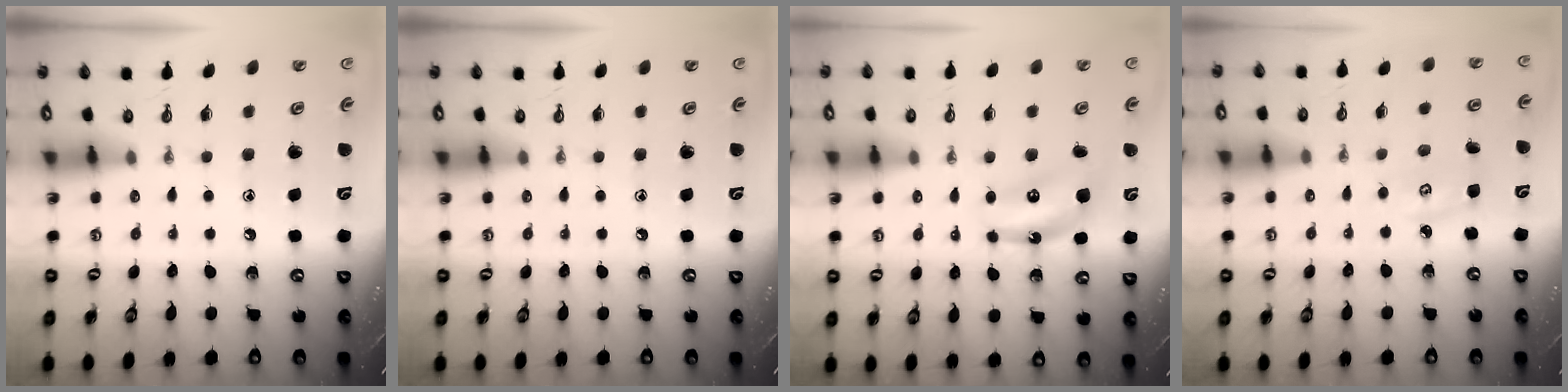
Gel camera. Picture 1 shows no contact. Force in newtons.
{"total": 0.0}
{"total": 6.2, "press": 6.1, "slide": 1.0}
{"total": 3.9, "press": 3.9, "slide": 0.3}